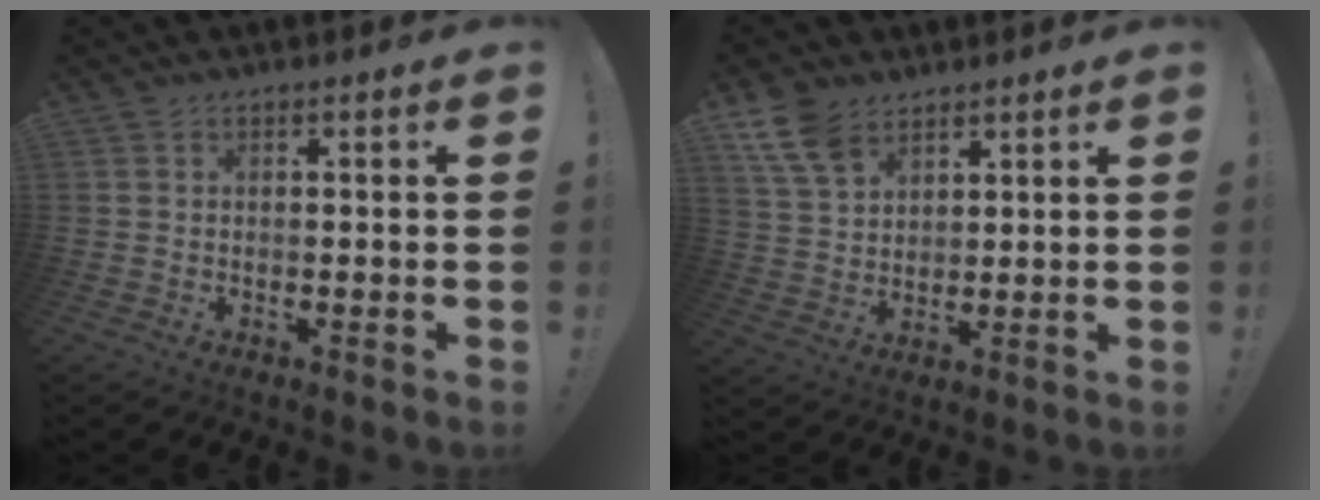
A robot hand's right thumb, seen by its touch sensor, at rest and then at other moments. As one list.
[{"total": 10.0, "force": [6.7, 6.0, 4.4], "torque": [-0.084, -0.029, 0.133]}]